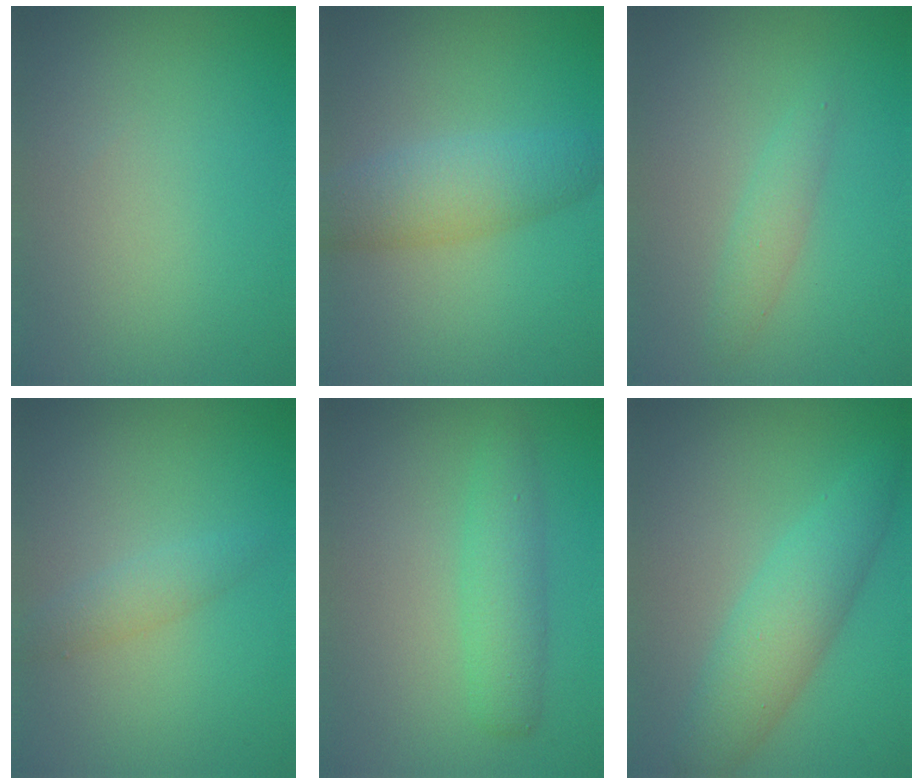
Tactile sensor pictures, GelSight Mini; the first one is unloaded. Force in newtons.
{"total": 4.4, "press": 4.4, "slide": 0.1}
{"total": 1.6, "press": 1.6, "slide": 0.1}
{"total": 1.6, "press": 1.6, "slide": 0.0}
{"total": 2.9, "press": 2.9, "slide": 0.1}
{"total": 4.6, "press": 4.6, "slide": 0.1}